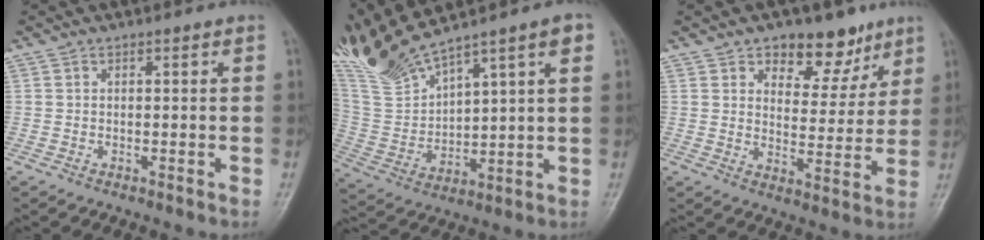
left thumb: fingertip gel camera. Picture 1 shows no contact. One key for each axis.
{"total": 16.1, "fx": 12.8, "fy": 2.7, "fz": 9.5, "tx": -0.181, "ty": -0.041, "tz": 0.260}
{"total": 10.7, "fx": 7.0, "fy": 6.3, "fz": 5.1, "tx": -0.026, "ty": -0.036, "tz": 0.103}